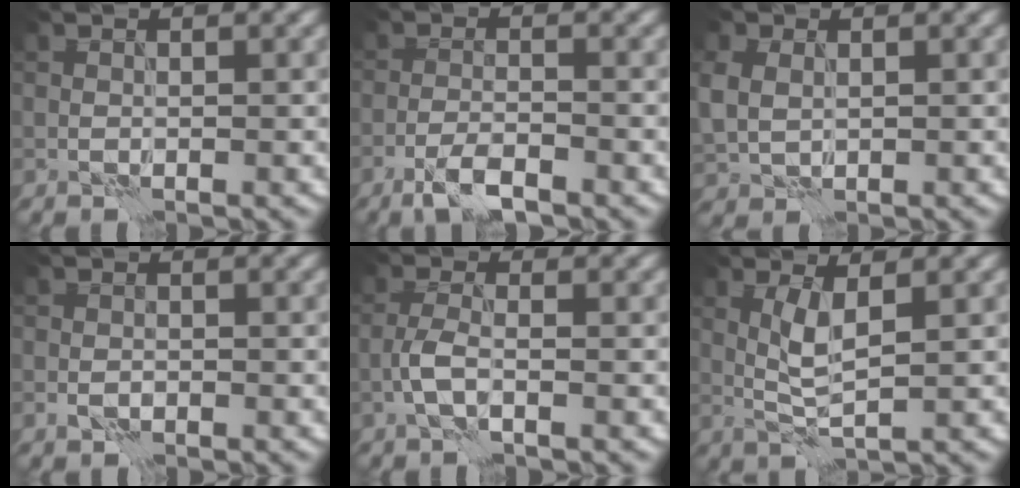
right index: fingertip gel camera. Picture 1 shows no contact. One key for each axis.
{"total": 3.4, "fx": -2.4, "fy": 0.8, "fz": 2.3, "tx": -0.048, "ty": 0.002, "tz": -0.053}
{"total": 3.1, "fx": 0.6, "fy": 2.5, "fz": 1.8, "tx": -0.050, "ty": 0.001, "tz": 0.016}
{"total": 1.0, "fx": -0.4, "fy": 0.8, "fz": 0.6, "tx": -0.009, "ty": -0.001, "tz": -0.009}
{"total": 2.1, "fx": -0.9, "fy": 0.6, "fz": 1.8, "tx": -0.041, "ty": 0.003, "tz": -0.025}
{"total": 2.9, "fx": 0.7, "fy": 0.5, "fz": 2.8, "tx": -0.064, "ty": -0.001, "tz": 0.017}